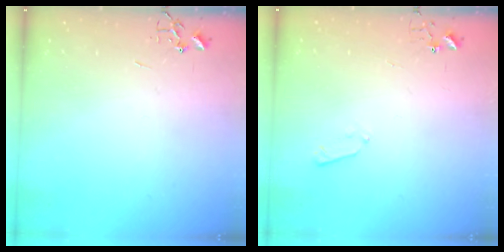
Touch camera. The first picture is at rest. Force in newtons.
{"total": 3.4, "press": 3.4, "slide": 0.5}